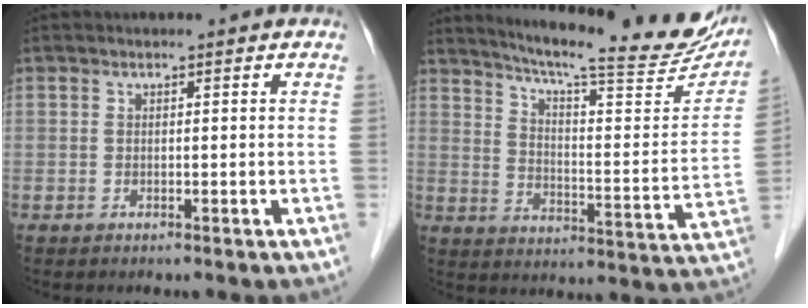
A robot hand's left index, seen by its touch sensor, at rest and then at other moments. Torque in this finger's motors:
{"motor_torque": [-1.06, -1.08, 0.29, 0.07]}